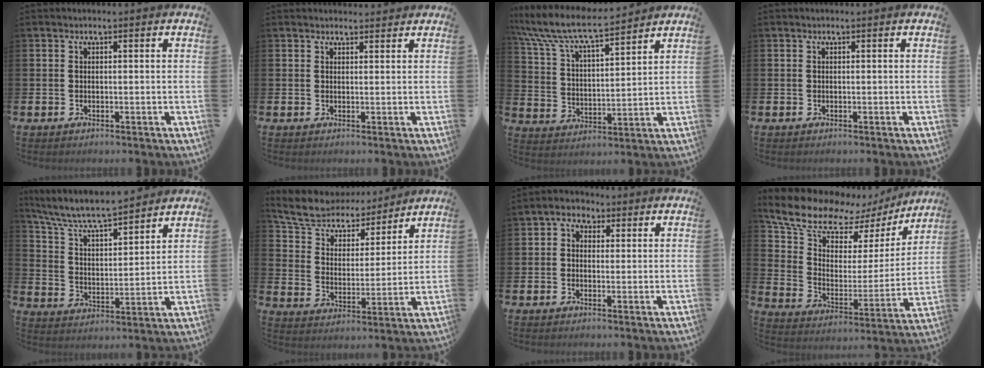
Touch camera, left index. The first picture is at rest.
{"total": 1.4, "force": [1.4, 0.3, 0.0], "torque": [0.015, -0.008, 0.021]}
{"total": 8.8, "force": [8.2, 1.2, 3.1], "torque": [-0.103, -0.054, 0.142]}
{"total": 0.0}
{"total": 7.6, "force": [7.1, 0.9, 2.3], "torque": [-0.083, -0.051, 0.123]}
{"total": 7.7, "force": [7.1, 2.5, 1.5], "torque": [-0.068, -0.049, 0.125]}
{"total": 2.3, "force": [0.8, 2.0, 0.7], "torque": [-0.023, 0.005, 0.009]}
{"total": 13.0, "force": [10.8, 5.3, 4.7], "torque": [-0.138, -0.060, 0.189]}